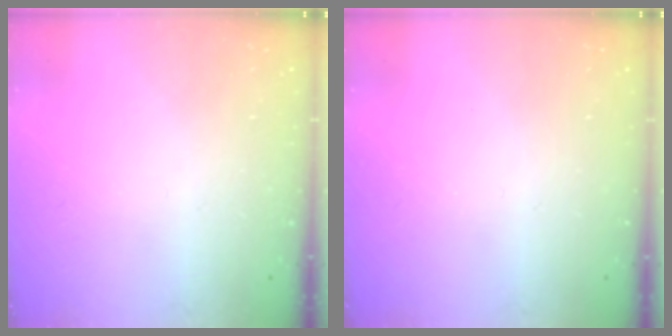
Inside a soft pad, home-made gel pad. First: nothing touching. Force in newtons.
{"total": 0.0}